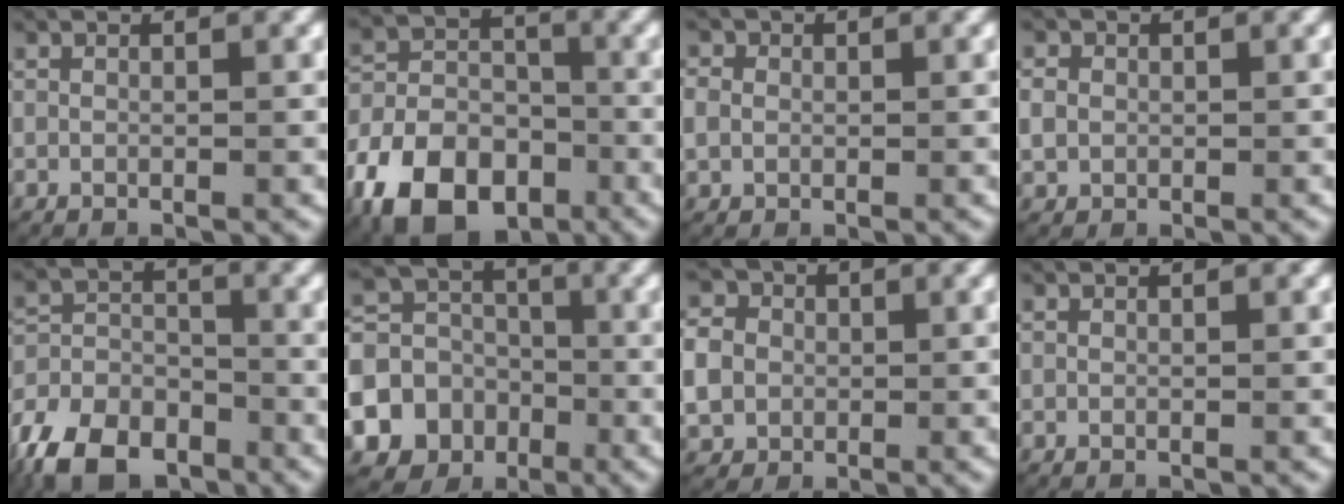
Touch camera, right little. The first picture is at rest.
{"total": 10.8, "force": [-5.8, 7.6, 5.0], "torque": [-0.101, -0.023, -0.100]}
{"total": 2.6, "force": [0.2, 2.4, 0.9], "torque": [-0.026, 0.007, -0.001]}
{"total": 2.7, "force": [0.2, 2.5, 1.0], "torque": [-0.031, 0.003, 0.001]}
{"total": 8.8, "force": [-5.0, 6.1, 3.9], "torque": [-0.091, -0.026, -0.083]}
{"total": 14.0, "force": [-4.2, 12.4, 5.1], "torque": [-0.113, -0.046, -0.075]}
{"total": 6.0, "force": [0.2, 5.5, 2.4], "torque": [-0.066, -0.004, -0.003]}
{"total": 0.0}